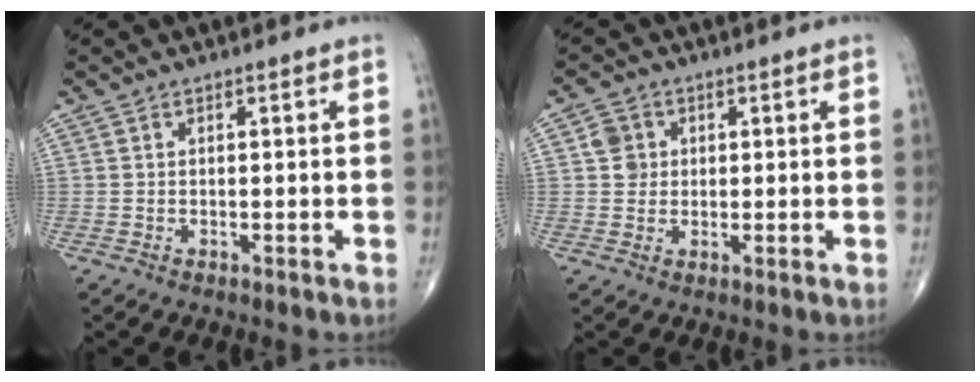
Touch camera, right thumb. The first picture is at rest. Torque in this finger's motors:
{"motor_torque": [0.16, 0.68, 0.51, 0.42, 0.04]}